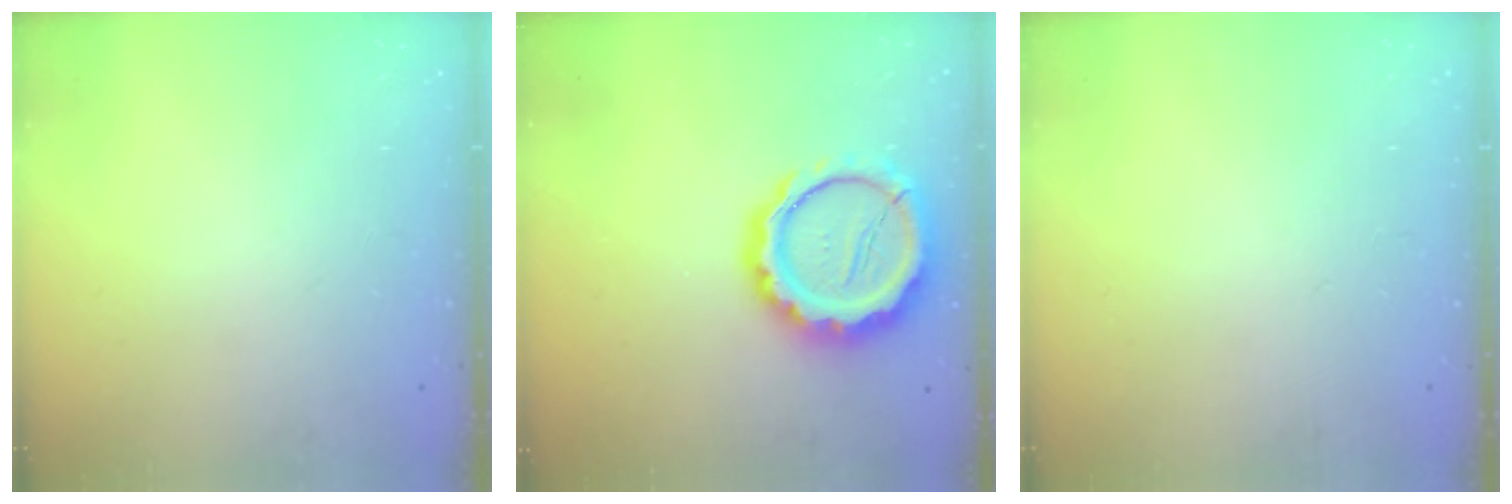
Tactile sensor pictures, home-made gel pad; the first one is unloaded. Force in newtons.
{"total": 16.3, "press": 16.0, "slide": 3.1}
{"total": 0.0}